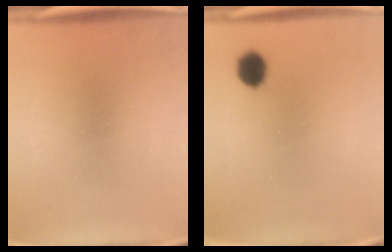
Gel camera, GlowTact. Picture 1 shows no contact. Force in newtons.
{"total": 4.7}